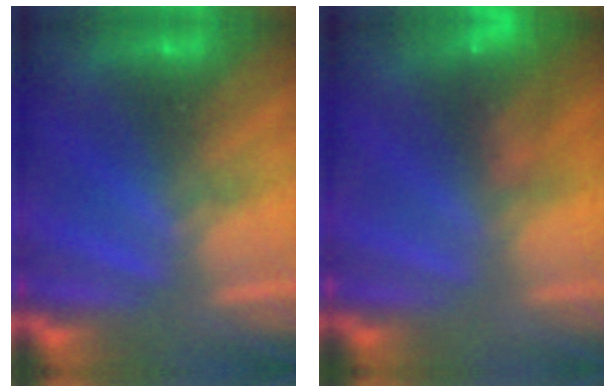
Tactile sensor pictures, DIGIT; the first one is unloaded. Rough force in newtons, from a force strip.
{"total": 7.0}